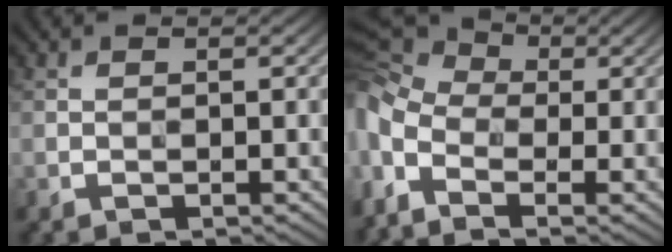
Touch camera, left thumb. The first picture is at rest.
{"total": 11.1, "force": [-2.9, 6.7, 8.4], "torque": [-0.233, -0.019, -0.052]}